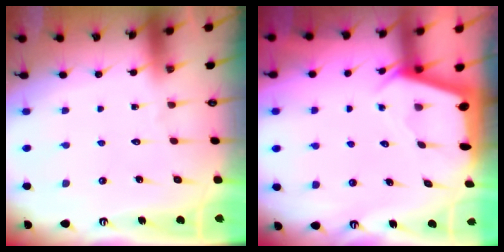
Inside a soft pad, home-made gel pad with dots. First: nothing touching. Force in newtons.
{"total": 2.4, "press": 2.4, "slide": 0.3}